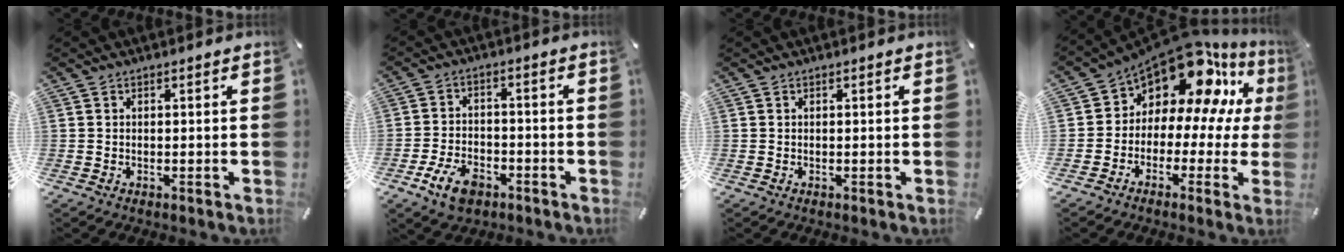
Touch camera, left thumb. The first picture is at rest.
{"total": 8.1, "force": [-4.5, 5.0, 4.6], "torque": [-0.098, 0.019, -0.082]}
{"total": 0.0}
{"total": 13.5, "force": [8.7, 6.9, 7.6], "torque": [-0.142, -0.086, 0.148]}